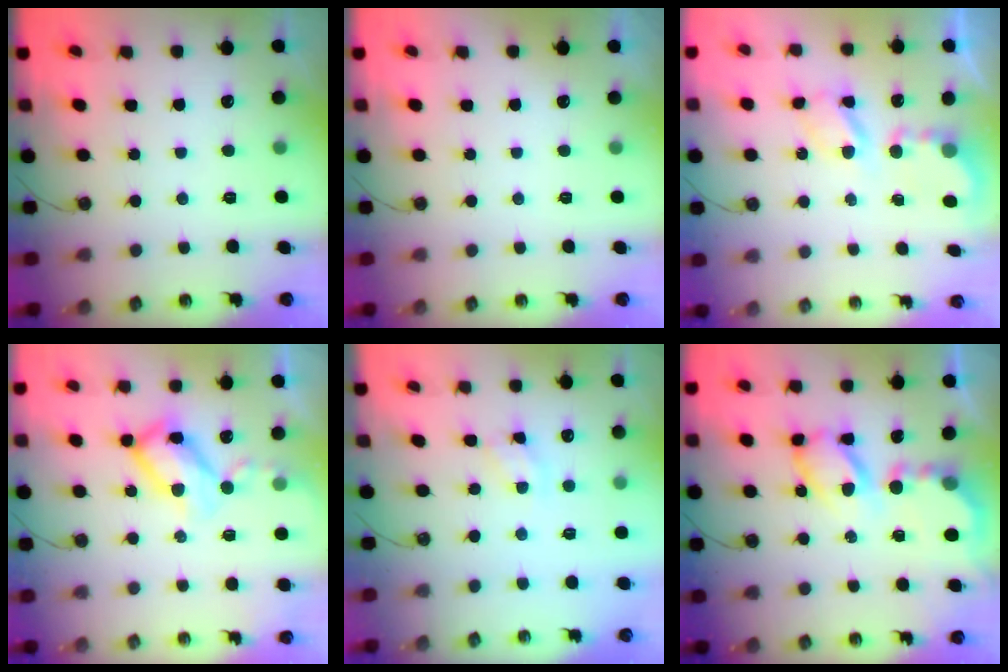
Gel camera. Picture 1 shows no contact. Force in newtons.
{"total": 0.0}
{"total": 5.6, "press": 5.6, "slide": 0.3}
{"total": 12.3, "press": 12.1, "slide": 1.8}
{"total": 3.6, "press": 3.6, "slide": 0.5}
{"total": 11.7, "press": 11.7, "slide": 0.8}